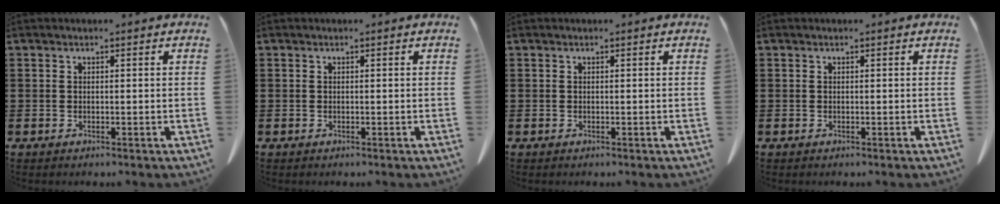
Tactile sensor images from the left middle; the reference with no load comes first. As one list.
[{"total": 0.0}, {"total": 0.0}, {"total": 0.0}]